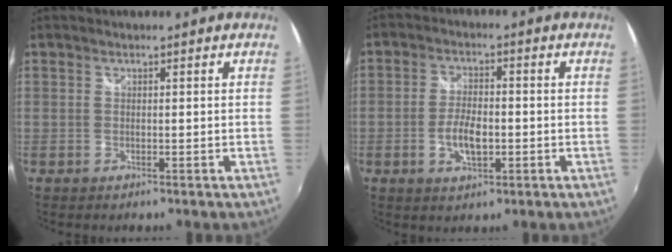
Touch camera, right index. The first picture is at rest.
{"total": 6.0, "force": [-1.7, 2.8, 5.0], "torque": [-0.105, -0.001, -0.027]}